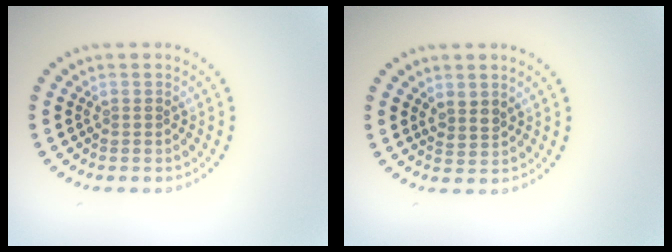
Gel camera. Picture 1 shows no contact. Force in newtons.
{"total": 1.5, "press": 1.3, "slide": 0.8}